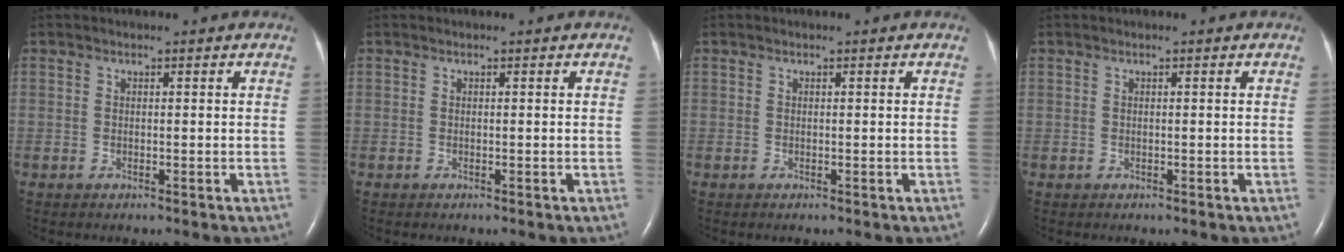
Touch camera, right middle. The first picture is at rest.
{"total": 0.0}
{"total": 0.0}
{"total": 0.0}